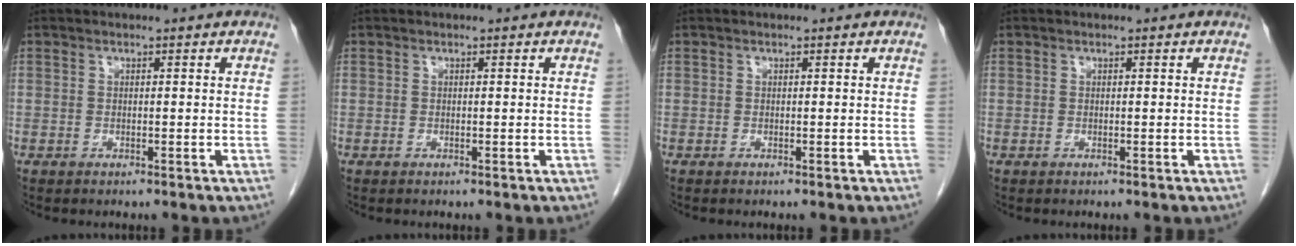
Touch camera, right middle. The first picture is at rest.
{"total": 0.0}
{"total": 0.0}
{"total": 0.0}